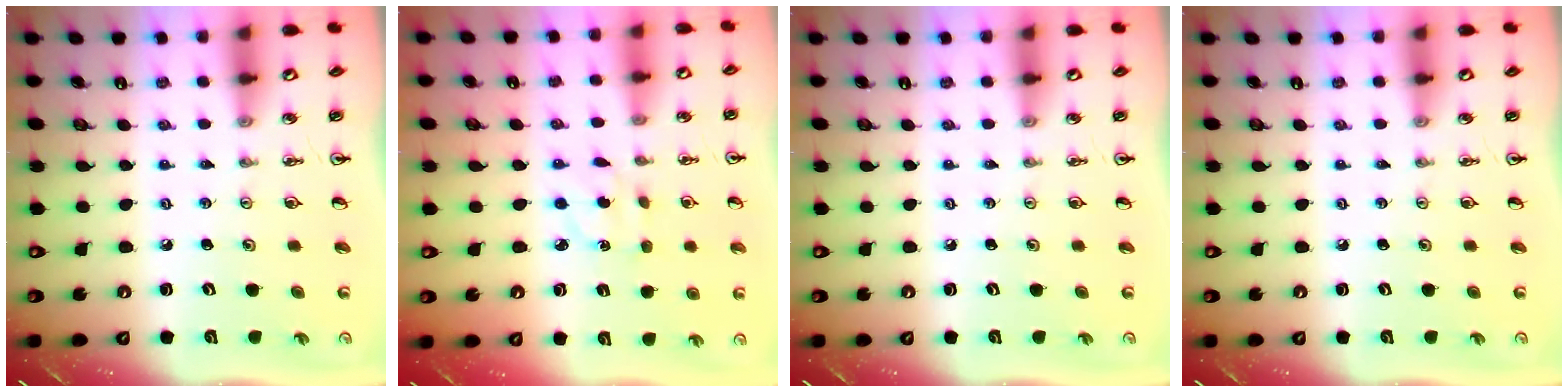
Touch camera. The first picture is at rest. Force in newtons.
{"total": 3.3, "press": 3.3, "slide": 0.4}
{"total": 0.0}
{"total": 0.0}